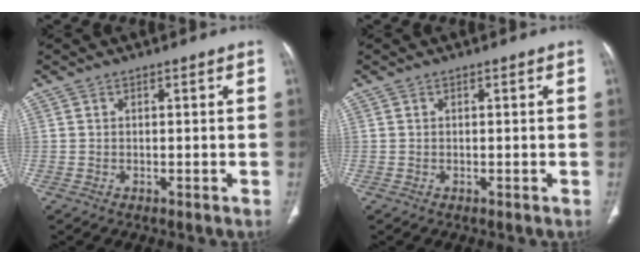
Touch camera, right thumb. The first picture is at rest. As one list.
[{"total": 0.0}]